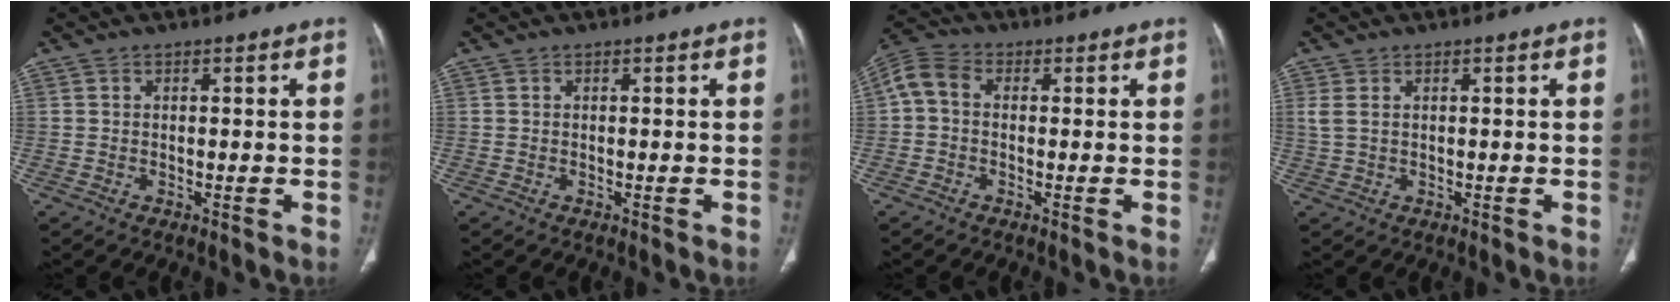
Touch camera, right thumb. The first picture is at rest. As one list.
[{"total": 0.0}, {"total": 5.8, "force": [0.2, 4.0, 4.2], "torque": [-0.083, 0.017, -0.010]}, {"total": 2.1, "force": [0.5, 1.3, 1.5], "torque": [-0.047, 0.010, 0.018]}]